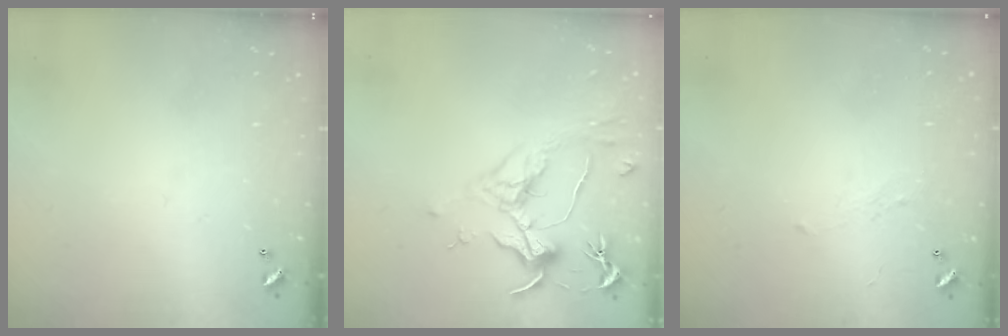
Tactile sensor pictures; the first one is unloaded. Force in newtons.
{"total": 1.6, "press": 1.4, "slide": 0.7}
{"total": 1.0, "press": 0.8, "slide": 0.5}